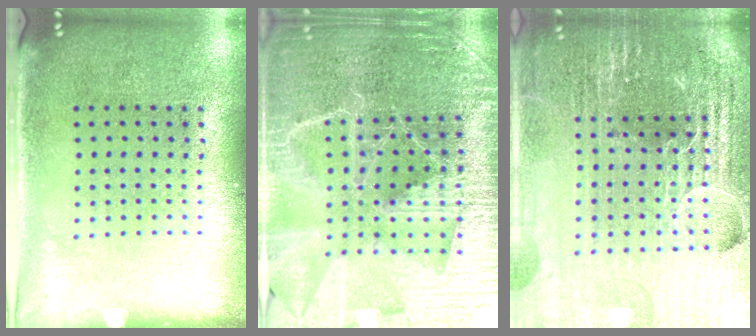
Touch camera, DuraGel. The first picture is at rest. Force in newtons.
{"total": 4.9, "press": 4.5, "slide": 1.8}
{"total": 6.5, "press": 5.7, "slide": 3.1}